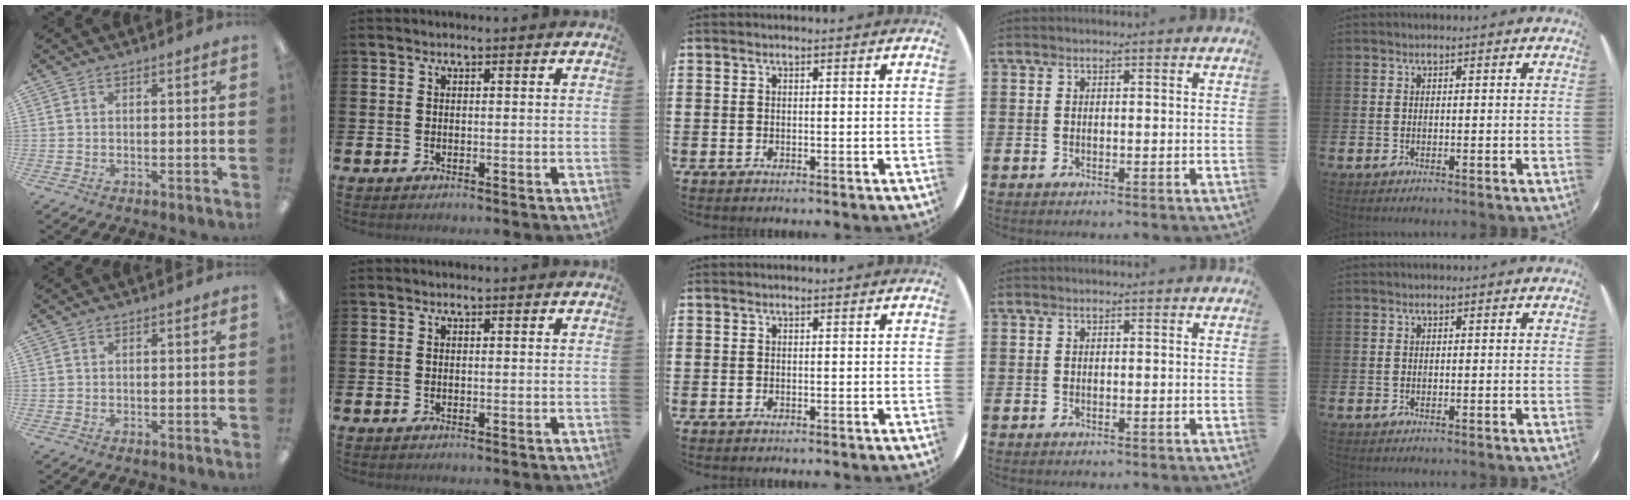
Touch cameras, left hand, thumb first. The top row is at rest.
{}